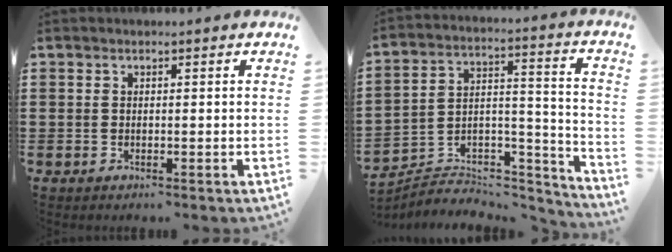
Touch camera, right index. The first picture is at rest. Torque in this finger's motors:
{"motor_torque": [-1.30, -0.84, -1.05, -0.18]}